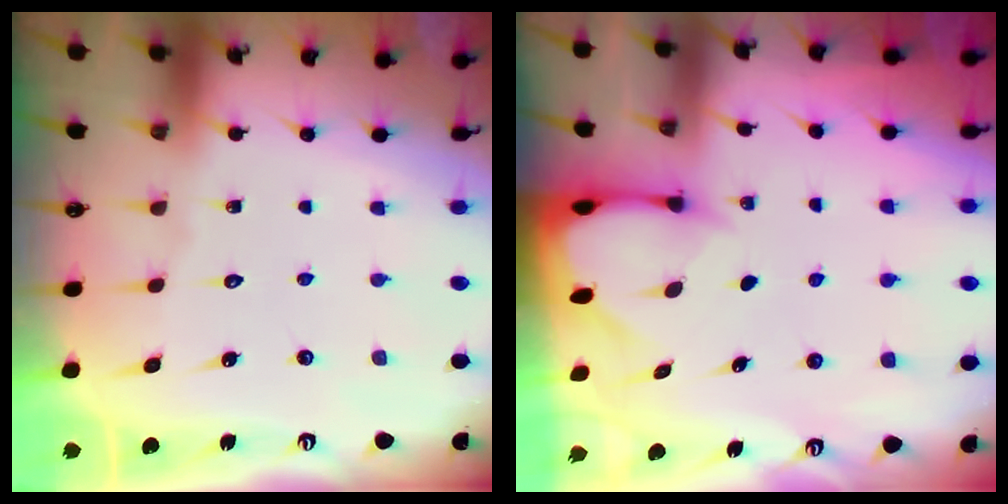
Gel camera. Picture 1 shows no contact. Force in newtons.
{"total": 3.1, "press": 3.1, "slide": 0.4}